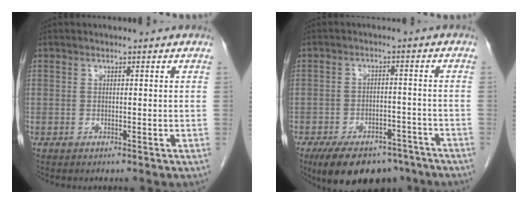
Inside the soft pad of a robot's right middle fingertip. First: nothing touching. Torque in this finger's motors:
{"motor_torque": [1.25, -0.89, 0.18, 0.08]}